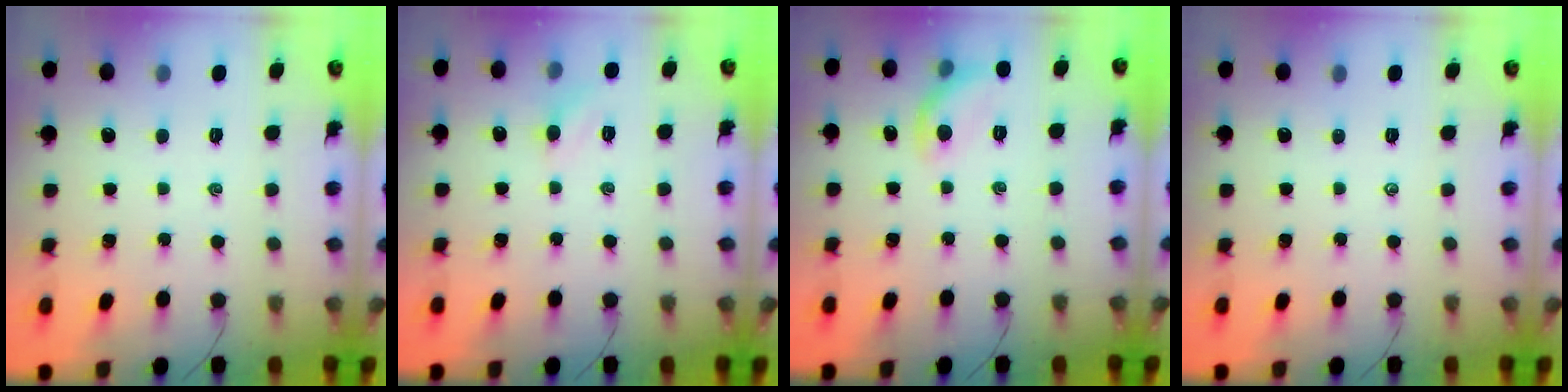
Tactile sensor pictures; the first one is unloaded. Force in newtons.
{"total": 4.9, "press": 4.7, "slide": 1.3}
{"total": 8.1, "press": 8.1, "slide": 0.8}
{"total": 0.0}